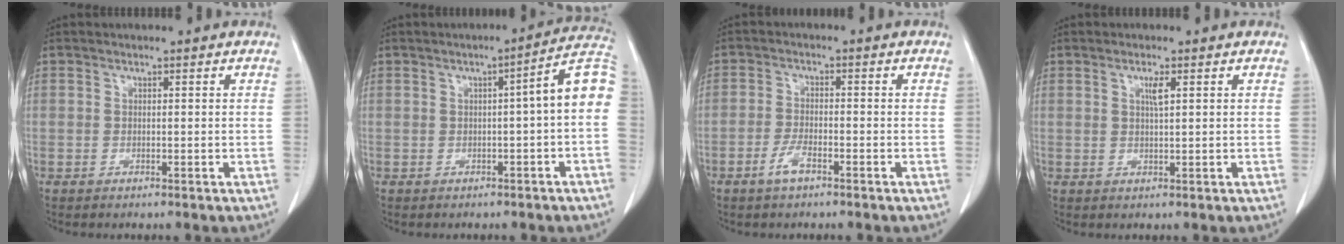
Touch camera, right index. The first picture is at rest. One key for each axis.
{"total": 7.2, "fx": -0.2, "fy": 0.3, "fz": 7.2, "tx": -0.085, "ty": 0.023, "tz": -0.011}
{"total": 3.1, "fx": -2.0, "fy": 0.7, "fz": 2.3, "tx": -0.049, "ty": 0.000, "tz": -0.039}
{"total": 1.8, "fx": 0.8, "fy": 0.1, "fz": 1.7, "tx": -0.034, "ty": -0.001, "tz": 0.013}